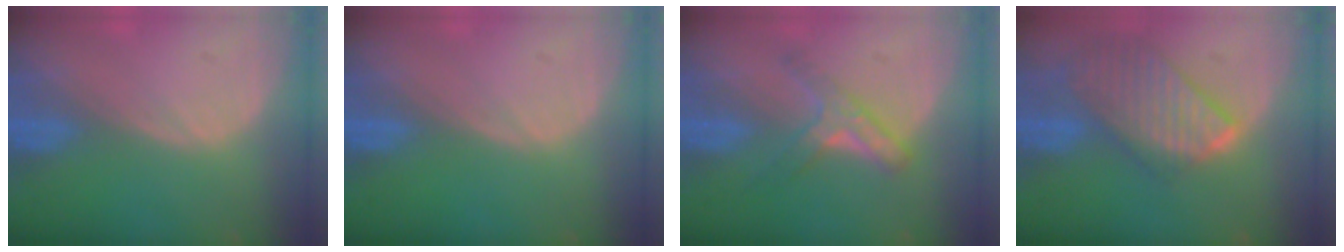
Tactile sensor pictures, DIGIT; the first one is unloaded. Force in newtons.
{"total": 0.0}
{"total": 5.1, "press": 5.0, "slide": 0.9}
{"total": 9.7, "press": 8.4, "slide": 4.9}